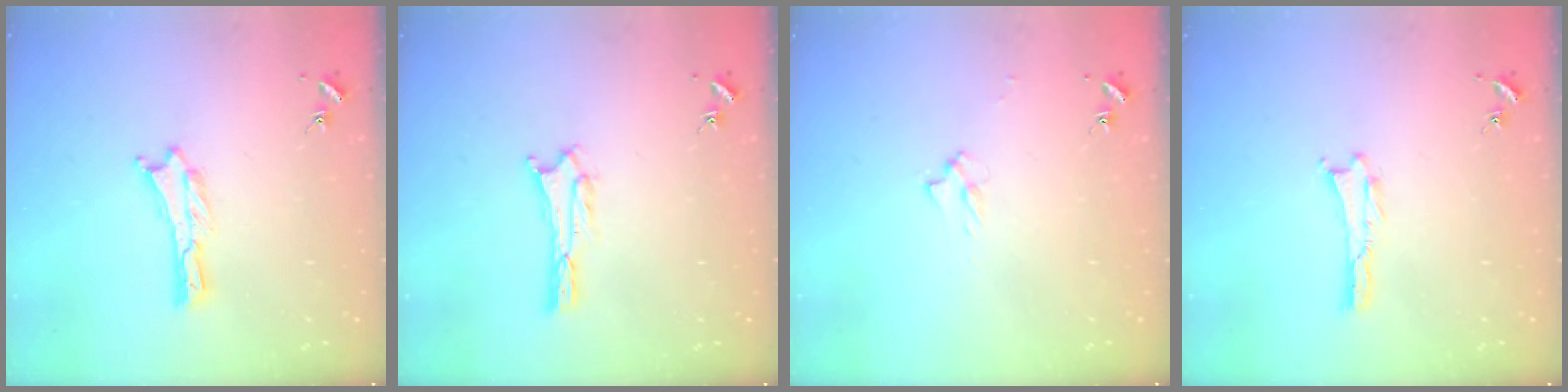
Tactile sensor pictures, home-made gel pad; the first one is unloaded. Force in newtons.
{"total": 1.7, "press": 1.7, "slide": 0.3}
{"total": 2.0, "press": 2.0, "slide": 0.3}
{"total": 0.0}